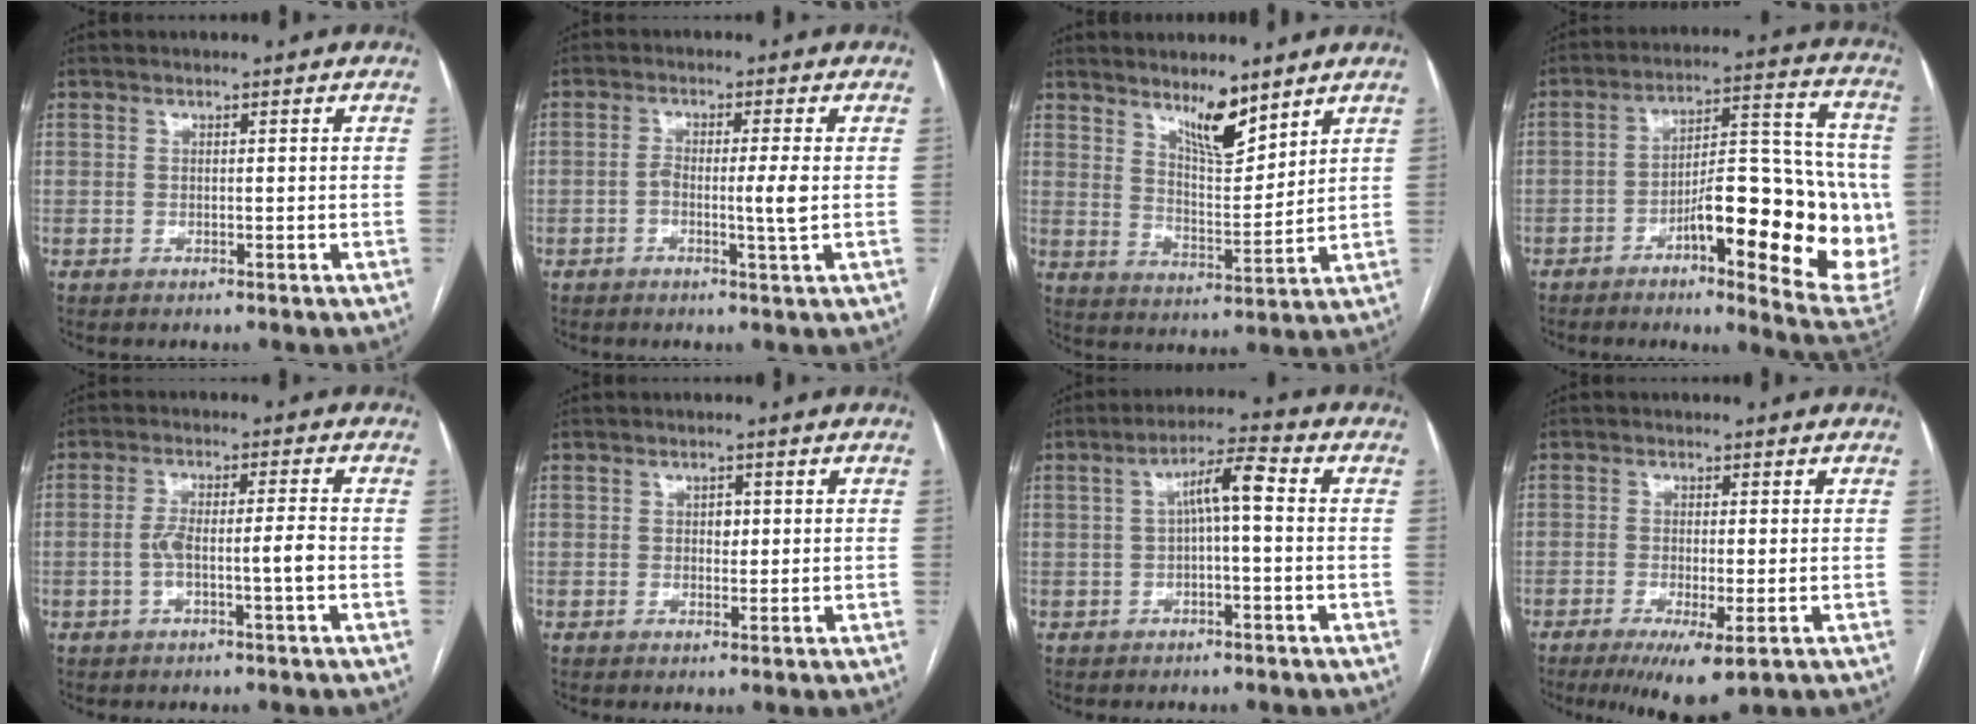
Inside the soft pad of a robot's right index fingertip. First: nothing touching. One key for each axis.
{"total": 3.9, "fx": -0.7, "fy": -0.2, "fz": 3.9, "tx": -0.070, "ty": -0.002, "tz": -0.012}
{"total": 7.7, "fx": 5.9, "fy": 1.6, "fz": 4.8, "tx": -0.089, "ty": -0.014, "tz": 0.108}
{"total": 20.7, "fx": -5.2, "fy": 5.4, "fz": 19.3, "tx": -0.207, "ty": 0.026, "tz": -0.061}
{"total": 5.2, "fx": -1.5, "fy": 0.3, "fz": 5.0, "tx": -0.100, "ty": 0.014, "tz": -0.023}
{"total": 1.5, "fx": 0.3, "fy": 1.1, "fz": 1.0, "tx": -0.012, "ty": 0.001, "tz": 0.003}
{"total": 5.8, "fx": 0.4, "fy": 0.9, "fz": 5.7, "tx": -0.096, "ty": 0.025, "tz": 0.006}
{"total": 6.9, "fx": -3.5, "fy": 1.2, "fz": 5.8, "tx": -0.091, "ty": -0.019, "tz": -0.052}